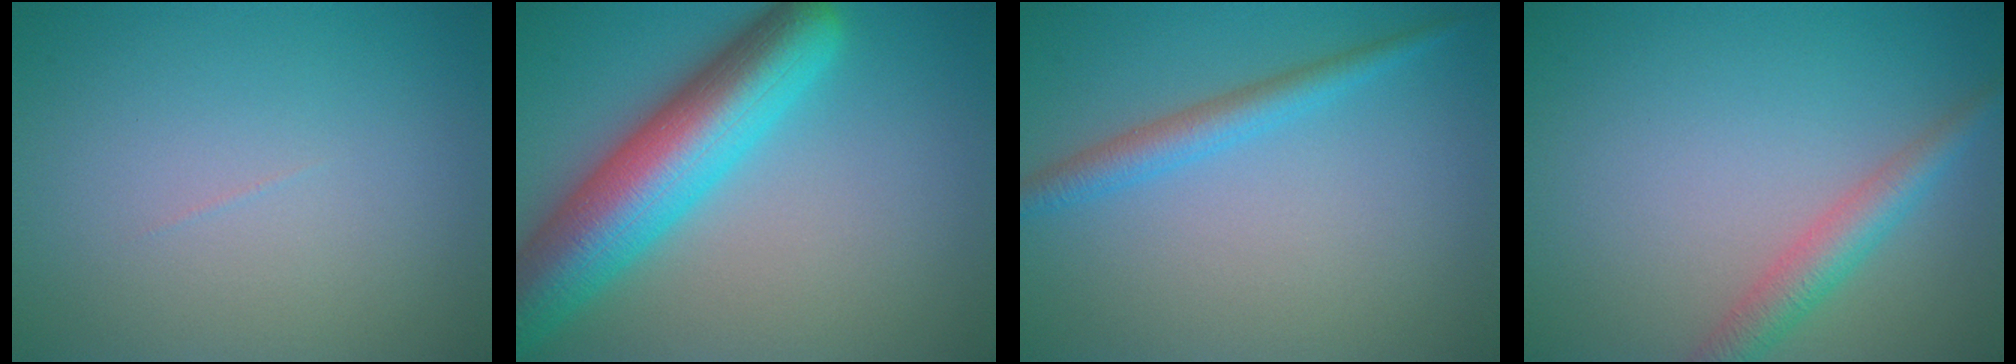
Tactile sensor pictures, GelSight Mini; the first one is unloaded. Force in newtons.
{"total": 10.2, "press": 10.2, "slide": 0.4}
{"total": 2.5, "press": 2.5, "slide": 0.1}
{"total": 3.0, "press": 3.0, "slide": 0.2}